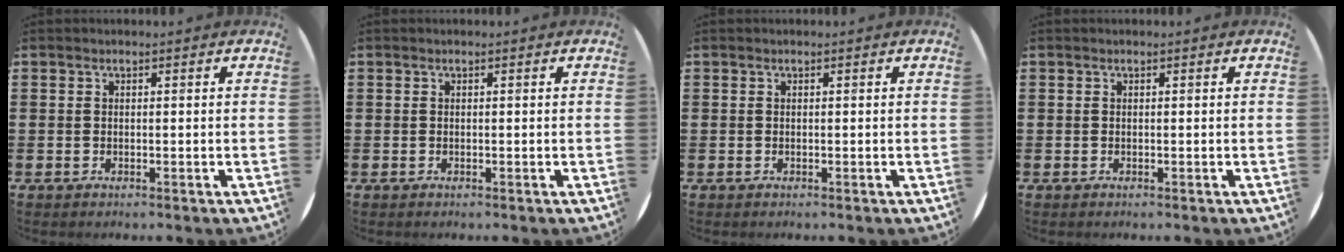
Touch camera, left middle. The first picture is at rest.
{"total": 0.0}
{"total": 0.0}
{"total": 0.0}